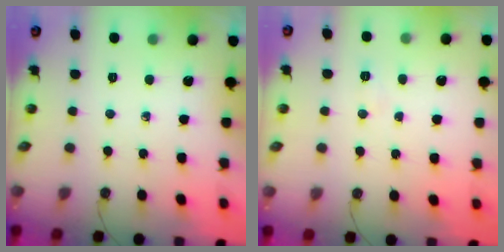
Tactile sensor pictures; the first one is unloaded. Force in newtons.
{"total": 4.3, "press": 4.3, "slide": 0.4}